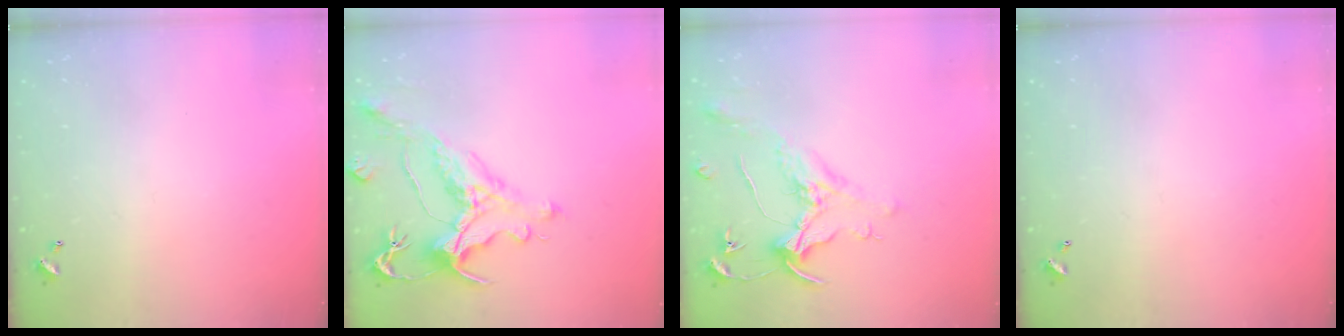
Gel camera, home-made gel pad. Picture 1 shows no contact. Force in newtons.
{"total": 2.4, "press": 2.0, "slide": 1.3}
{"total": 1.6, "press": 1.4, "slide": 0.7}
{"total": 0.0}